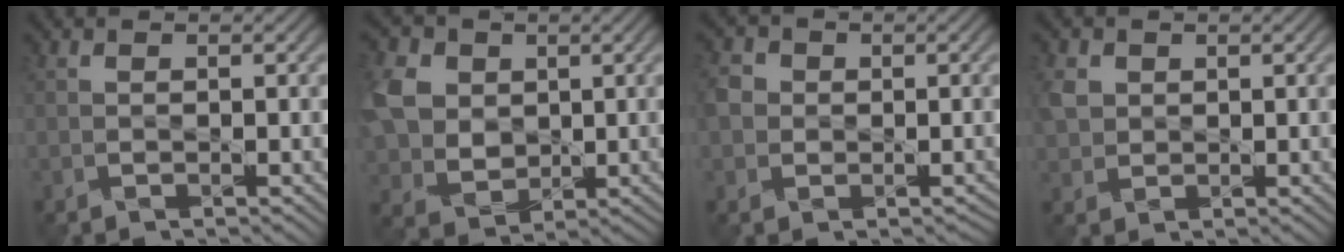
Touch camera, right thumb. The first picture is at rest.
{"total": 8.6, "force": [2.0, 6.9, 4.7], "torque": [-0.145, 0.009, 0.040]}
{"total": 4.4, "force": [0.2, 4.1, 1.6], "torque": [-0.040, 0.013, -0.012]}
{"total": 2.3, "force": [1.3, 1.8, 0.5], "torque": [-0.024, 0.005, 0.027]}